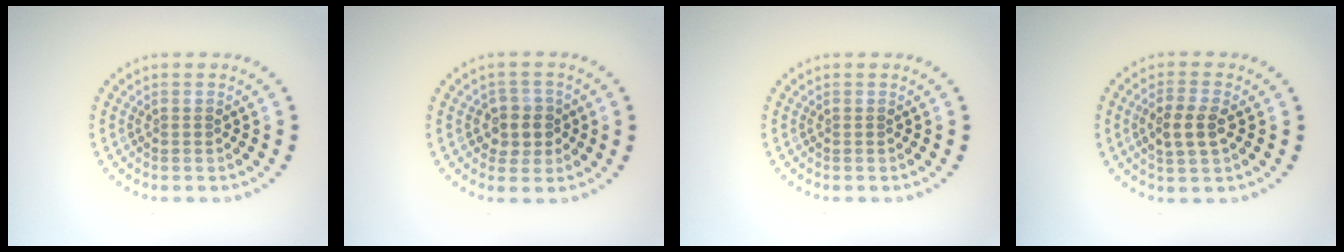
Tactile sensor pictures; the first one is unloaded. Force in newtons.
{"total": 2.7, "press": 2.5, "slide": 0.9}
{"total": 0.0}
{"total": 3.1, "press": 3.1, "slide": 0.6}